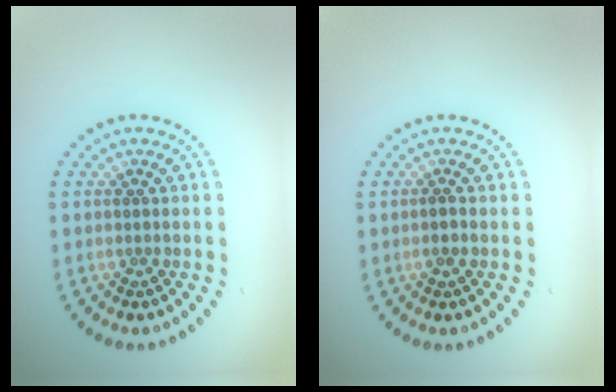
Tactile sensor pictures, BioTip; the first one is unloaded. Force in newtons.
{"total": 0.8, "press": 0.5, "slide": 0.6}